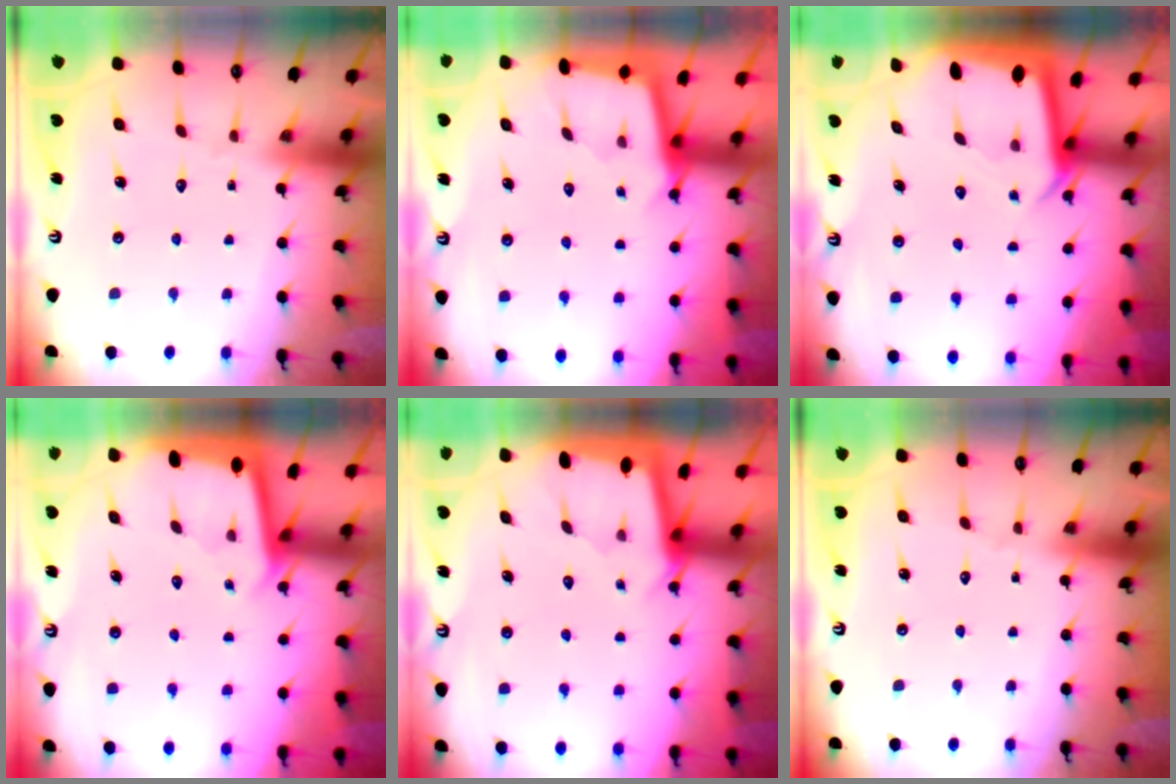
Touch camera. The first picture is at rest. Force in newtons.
{"total": 2.7, "press": 2.7, "slide": 0.2}
{"total": 2.8, "press": 2.8, "slide": 0.1}
{"total": 2.7, "press": 2.7, "slide": 0.1}
{"total": 2.1, "press": 2.1, "slide": 0.2}
{"total": 0.0}